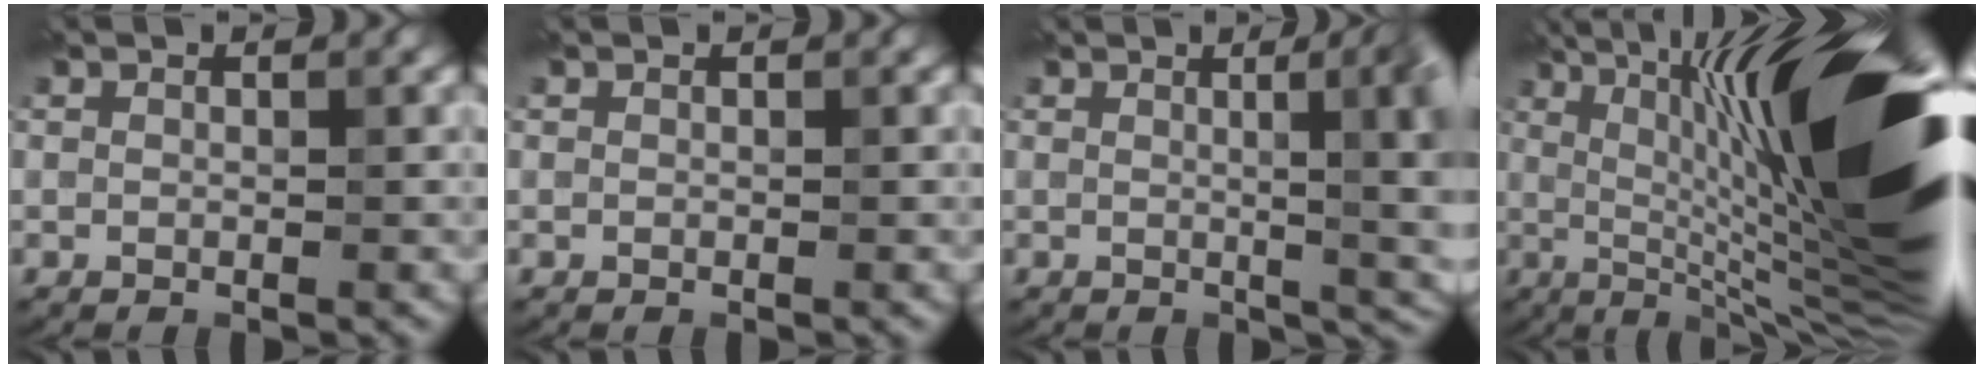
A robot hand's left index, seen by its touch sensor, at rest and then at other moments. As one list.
[{"total": 0.0}, {"total": 9.9, "force": [0.7, 4.1, 8.9], "torque": [-0.046, 0.022, 0.003]}, {"total": 20.1, "force": [3.1, 4.2, 19.4], "torque": [-0.278, 0.041, 0.062]}]